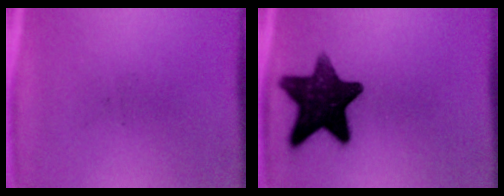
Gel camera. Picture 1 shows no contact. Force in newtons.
{"total": 13.9}